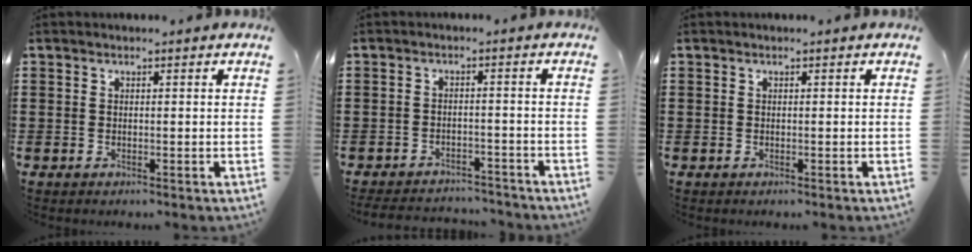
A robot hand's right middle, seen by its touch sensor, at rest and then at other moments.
{"total": 3.1, "force": [-3.0, 0.3, 0.3], "torque": [-0.010, -0.002, -0.064]}
{"total": 0.0}